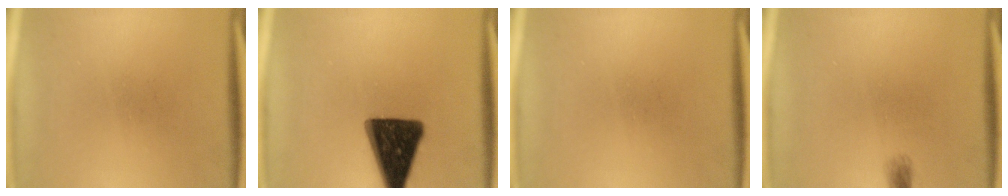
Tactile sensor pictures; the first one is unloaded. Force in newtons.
{"total": 15.8}
{"total": 0.0}
{"total": 1.4}